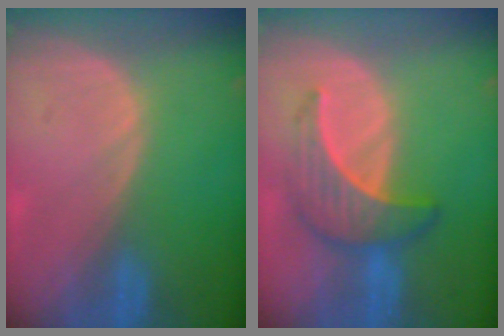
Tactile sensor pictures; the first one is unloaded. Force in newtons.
{"total": 6.5, "press": 6.4, "slide": 1.2}